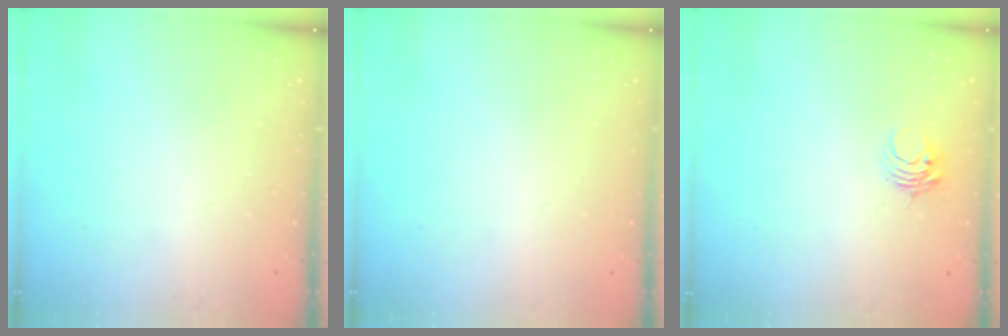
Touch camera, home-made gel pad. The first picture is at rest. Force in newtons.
{"total": 0.0}
{"total": 4.3, "press": 4.3, "slide": 0.5}